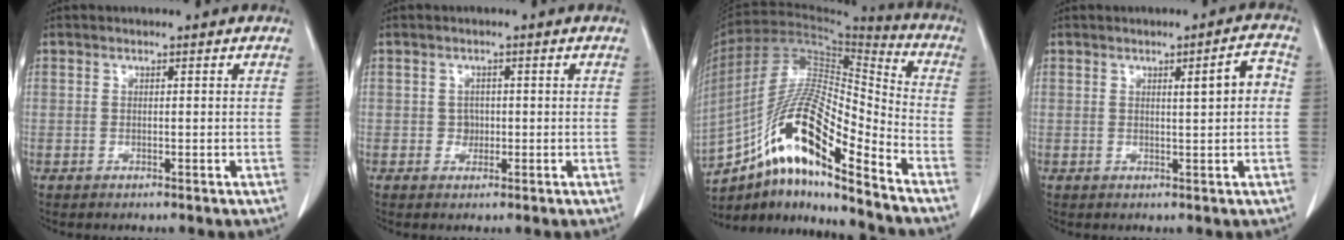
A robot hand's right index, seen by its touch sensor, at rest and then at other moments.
{"total": 1.3, "force": [-0.2, 1.2, 0.5], "torque": [-0.007, 0.004, -0.002]}
{"total": 18.6, "force": [-11.3, 2.6, 14.6], "torque": [-0.285, 0.006, -0.200]}
{"total": 3.9, "force": [0.5, 0.4, 3.9], "torque": [-0.052, 0.009, 0.006]}